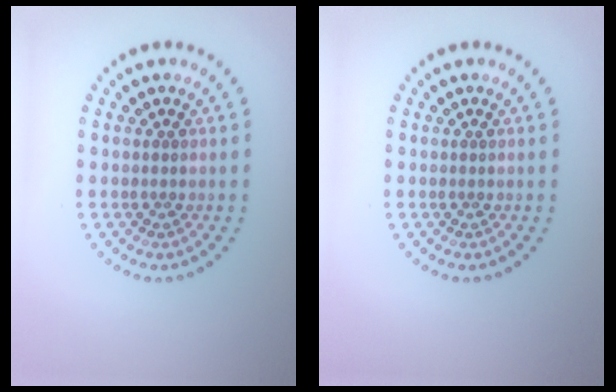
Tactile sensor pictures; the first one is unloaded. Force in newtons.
{"total": 0.0}